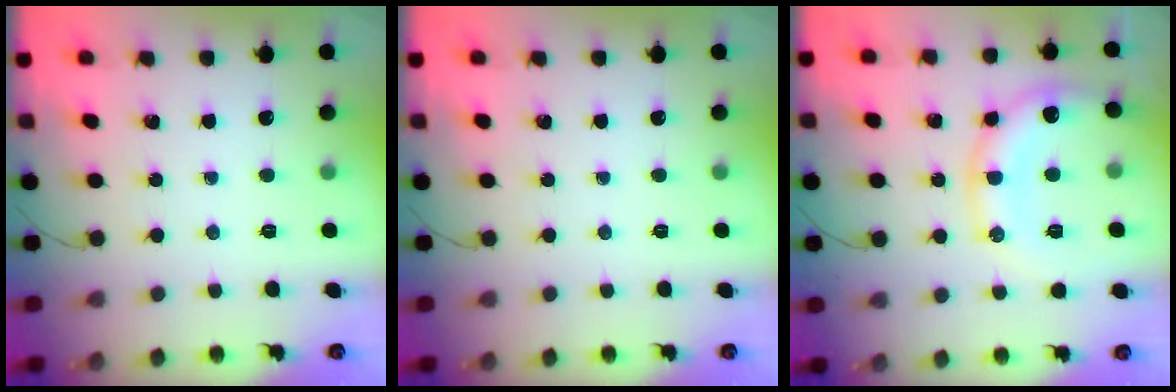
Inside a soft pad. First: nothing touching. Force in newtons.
{"total": 0.0}
{"total": 14.3, "press": 14.3, "slide": 0.4}